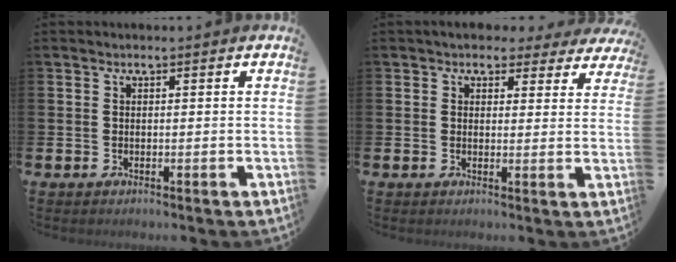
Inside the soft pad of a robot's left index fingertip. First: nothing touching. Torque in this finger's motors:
{"motor_torque": [1.05, -1.08, 0.09, 0.03]}